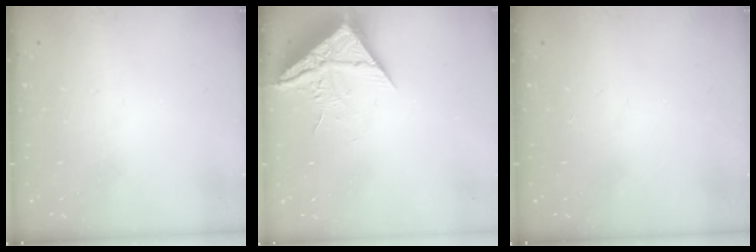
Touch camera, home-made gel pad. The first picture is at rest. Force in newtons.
{"total": 10.4, "press": 10.4, "slide": 0.8}
{"total": 0.0}